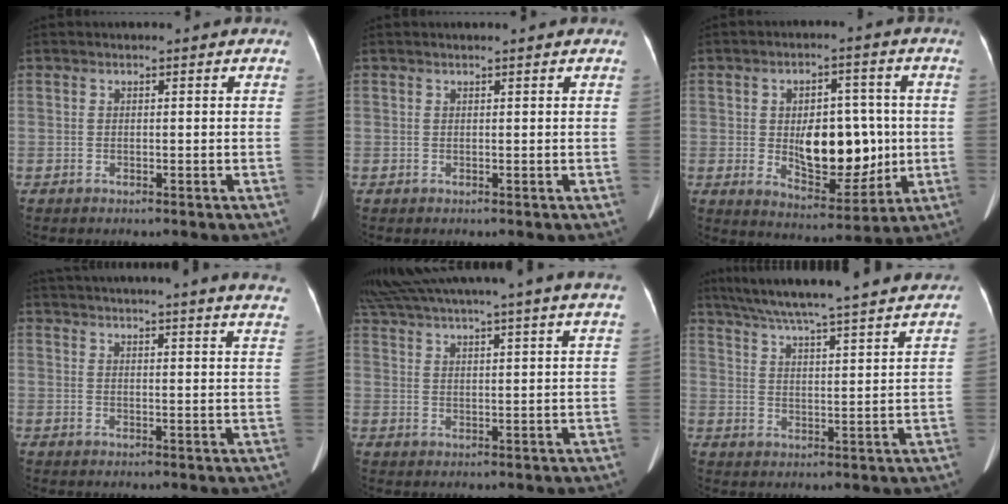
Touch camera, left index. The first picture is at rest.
{"total": 1.5, "force": [1.4, -0.1, 0.7], "torque": [-0.011, 0.014, 0.019]}
{"total": 11.5, "force": [-0.3, 6.0, 9.8], "torque": [-0.152, 0.002, 0.008]}
{"total": 28.5, "force": [26.5, 0.9, 10.4], "torque": [-0.162, -0.064, 0.316]}
{"total": 28.5, "force": [25.1, 0.5, 13.4], "torque": [-0.237, -0.003, 0.339]}
{"total": 26.9, "force": [24.2, 0.5, 11.8], "torque": [-0.197, -0.006, 0.324]}